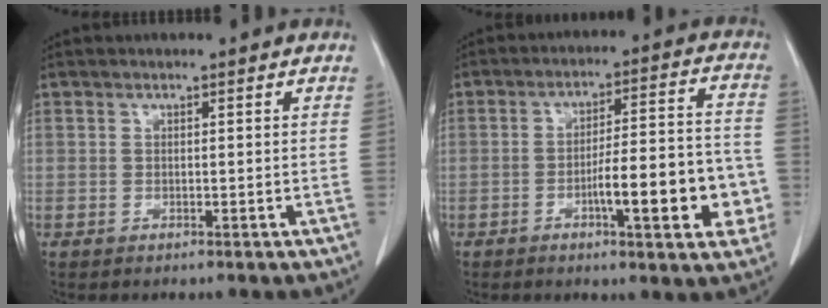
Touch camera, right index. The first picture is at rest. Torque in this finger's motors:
{"motor_torque": [1.65, -0.49, 0.83, 0.16]}